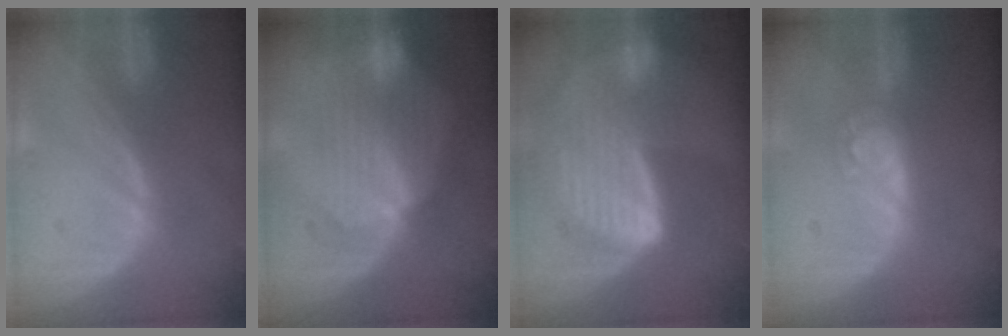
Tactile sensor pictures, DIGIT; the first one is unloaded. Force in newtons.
{"total": 7.6, "press": 7.6, "slide": 0.5}
{"total": 8.8, "press": 7.9, "slide": 4.0}
{"total": 4.9, "press": 4.3, "slide": 2.4}